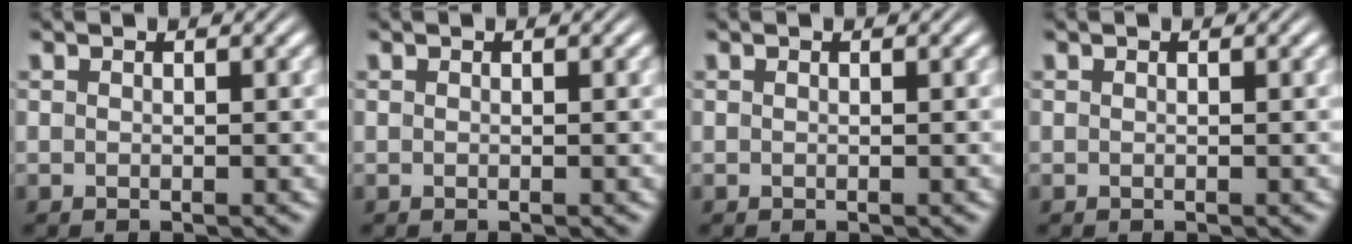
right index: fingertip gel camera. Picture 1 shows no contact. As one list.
[{"total": 0.0}, {"total": 0.0}, {"total": 0.0}]